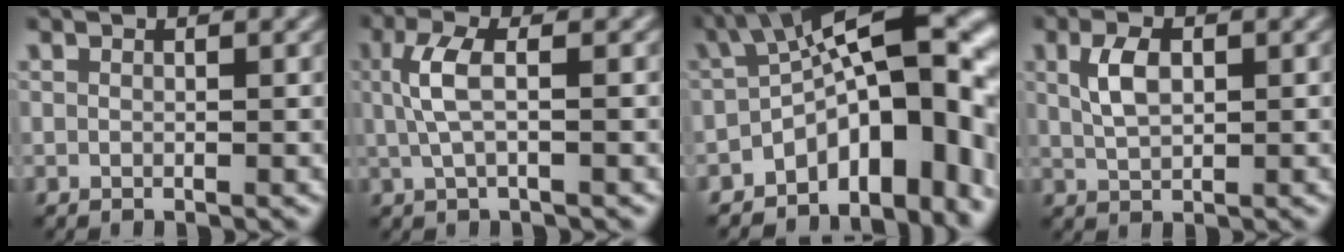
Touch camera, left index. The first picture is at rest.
{"total": 3.1, "force": [0.5, 0.9, 2.9], "torque": [-0.068, 0.005, 0.008]}
{"total": 12.7, "force": [-4.1, 6.3, 10.3], "torque": [-0.117, 0.013, -0.063]}
{"total": 2.9, "force": [0.9, 1.5, 2.4], "torque": [-0.054, 0.004, 0.019]}